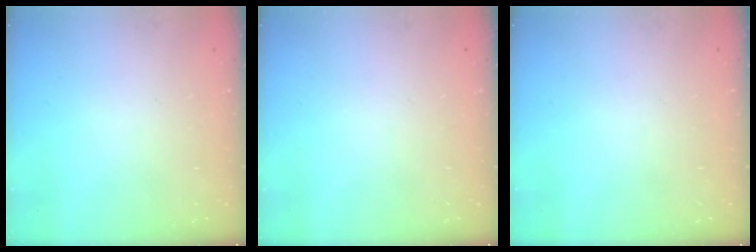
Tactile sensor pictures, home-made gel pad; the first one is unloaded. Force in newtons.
{"total": 0.0}
{"total": 0.0}